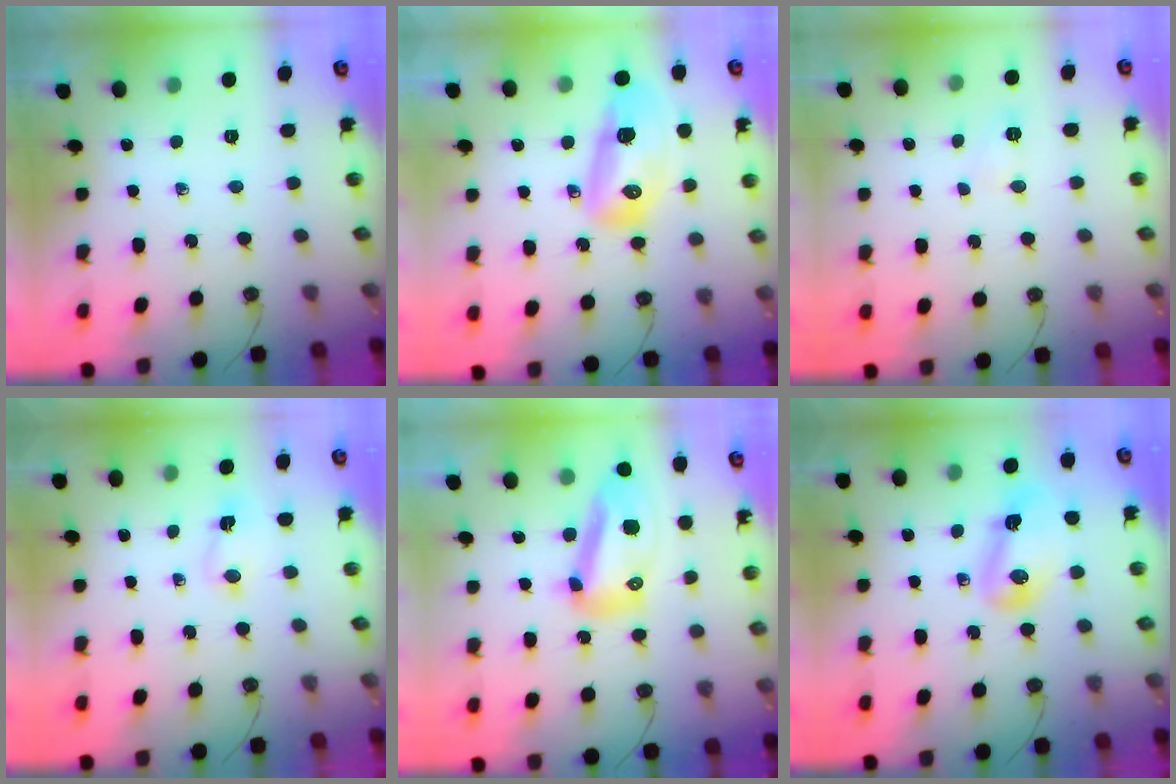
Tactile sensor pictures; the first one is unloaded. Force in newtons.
{"total": 14.5, "press": 13.9, "slide": 4.0}
{"total": 5.3, "press": 5.2, "slide": 0.7}
{"total": 2.0, "press": 1.6, "slide": 1.2}
{"total": 12.2, "press": 12.1, "slide": 1.2}
{"total": 7.4, "press": 7.4, "slide": 0.8}